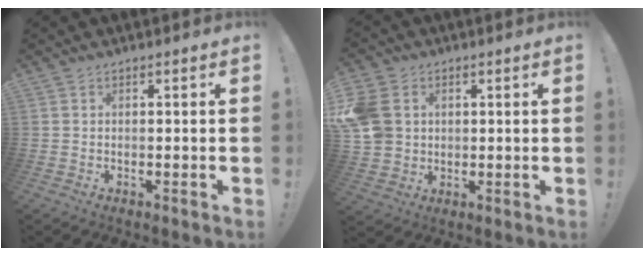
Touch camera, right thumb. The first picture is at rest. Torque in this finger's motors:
{"motor_torque": [1.55, 1.59, 0.65, -0.40, 0.53]}